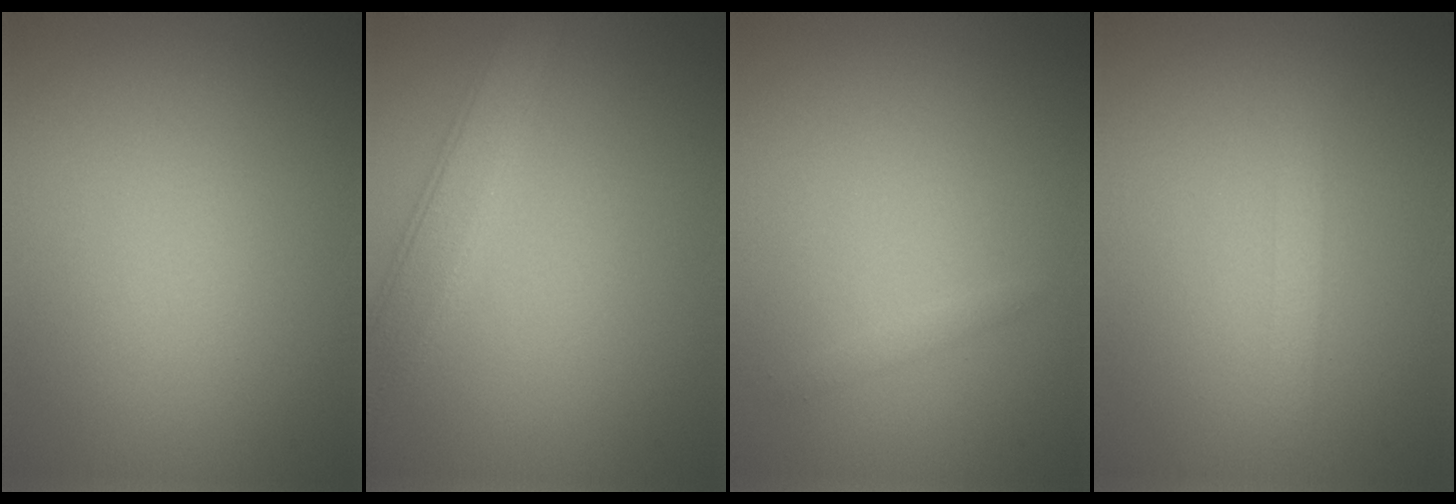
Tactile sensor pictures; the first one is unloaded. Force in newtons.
{"total": 4.2, "press": 4.2, "slide": 0.3}
{"total": 0.6, "press": 0.6, "slide": 0.0}
{"total": 1.1, "press": 1.1, "slide": 0.0}